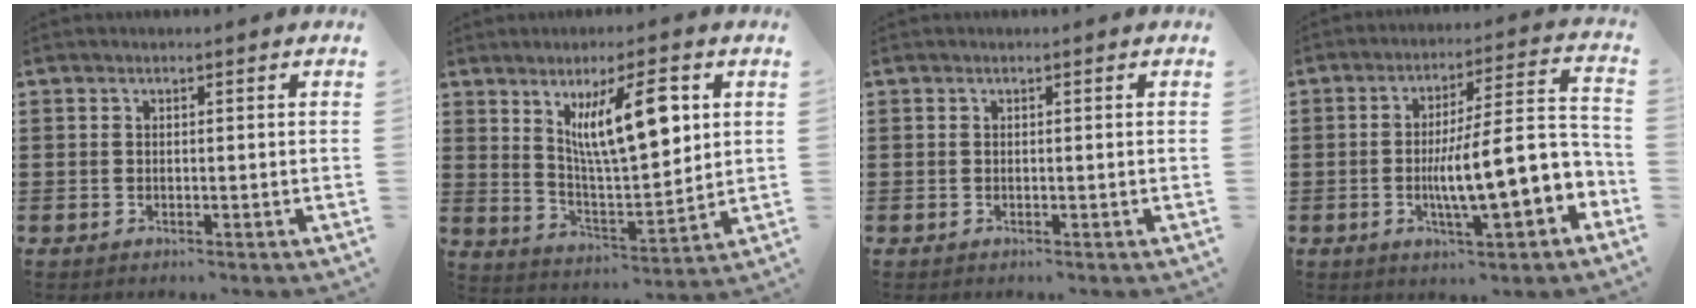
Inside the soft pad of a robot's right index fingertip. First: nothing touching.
{"total": 12.3, "force": [5.0, 3.9, 10.6], "torque": [-0.187, -0.003, 0.081]}
{"total": 0.0}
{"total": 12.7, "force": [-3.4, 3.3, 11.8], "torque": [-0.171, -0.013, -0.063]}